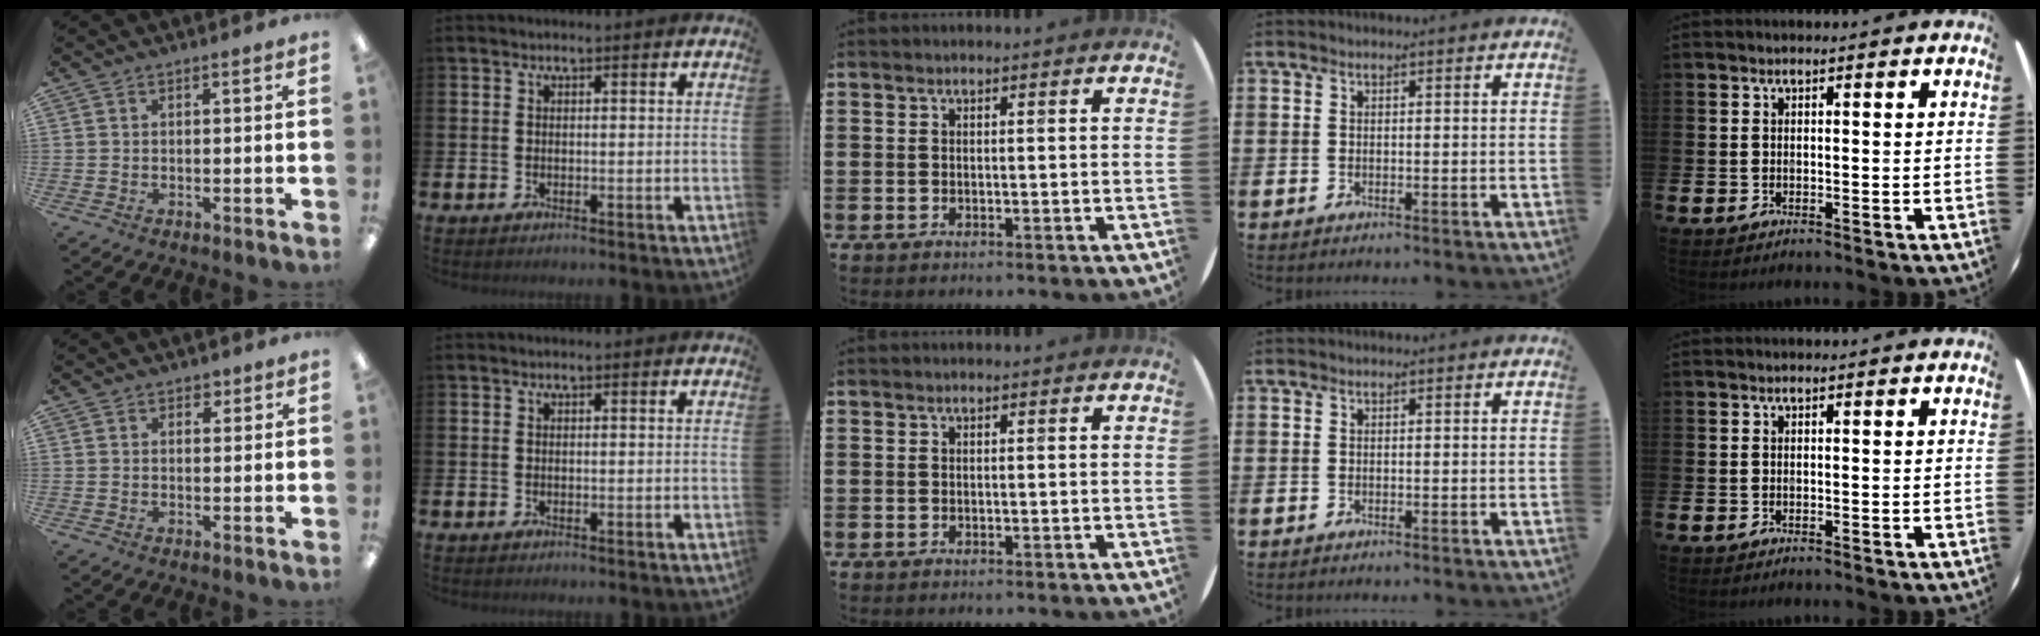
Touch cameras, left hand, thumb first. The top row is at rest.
{"thumb": {"total": 2.0, "force": [1.4, 1.3, 0.6], "torque": [-0.005, -0.002, 0.024]}}